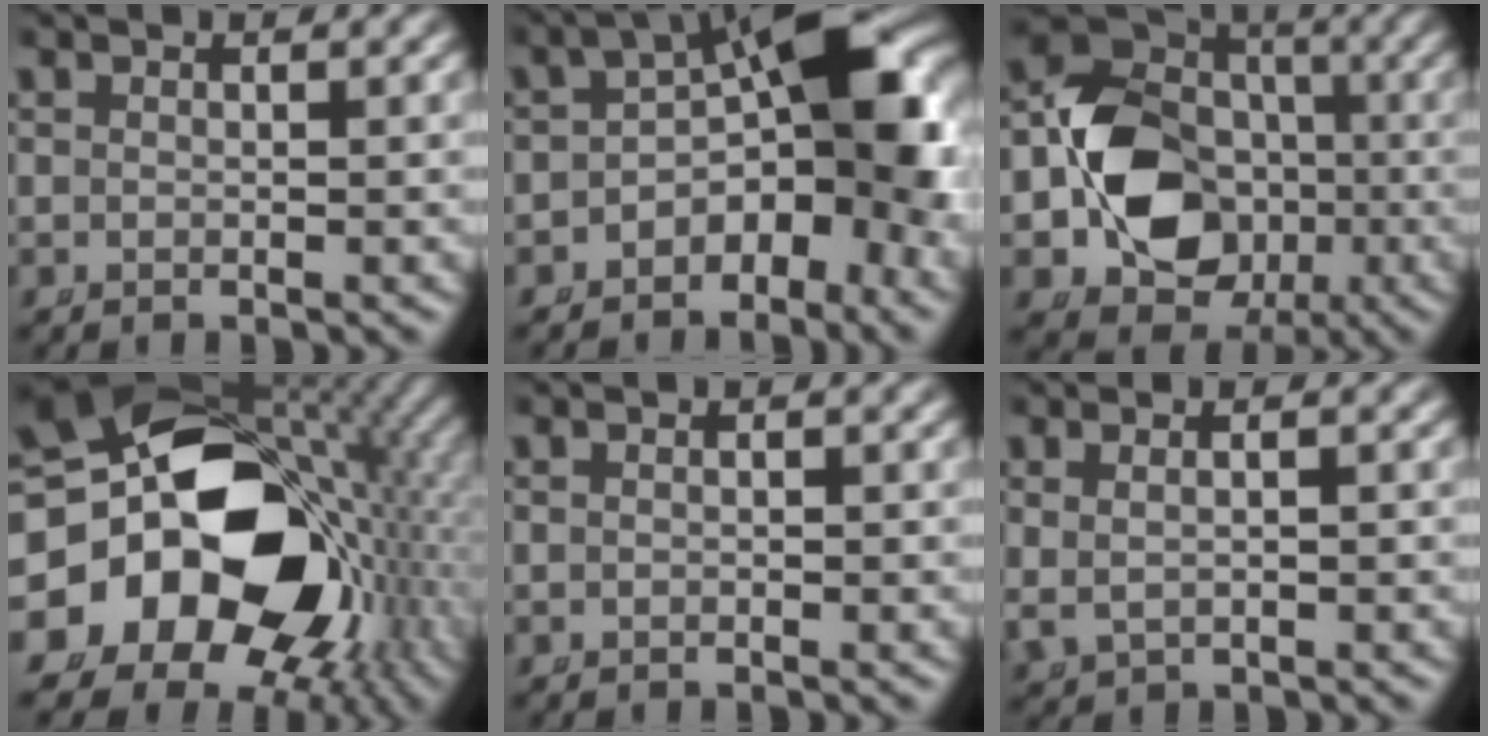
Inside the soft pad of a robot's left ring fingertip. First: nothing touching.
{"total": 9.8, "force": [-1.4, 5.0, 8.3], "torque": [-0.110, 0.002, -0.020]}
{"total": 12.1, "force": [-2.3, 10.2, 6.2], "torque": [-0.111, -0.029, -0.040]}
{"total": 30.7, "force": [-3.8, 21.9, 21.1], "torque": [-0.370, -0.075, -0.040]}
{"total": 0.0}
{"total": 1.9, "force": [0.1, 1.2, 1.5], "torque": [-0.042, -0.007, 0.013]}